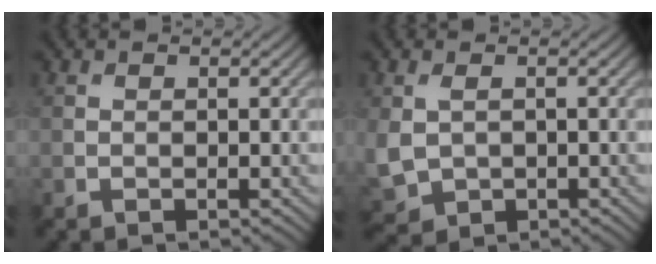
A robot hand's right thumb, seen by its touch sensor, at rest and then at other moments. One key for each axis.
{"total": 4.6, "fx": -0.2, "fy": 3.4, "fz": 3.1, "tx": -0.087, "ty": -0.016, "tz": 0.002}